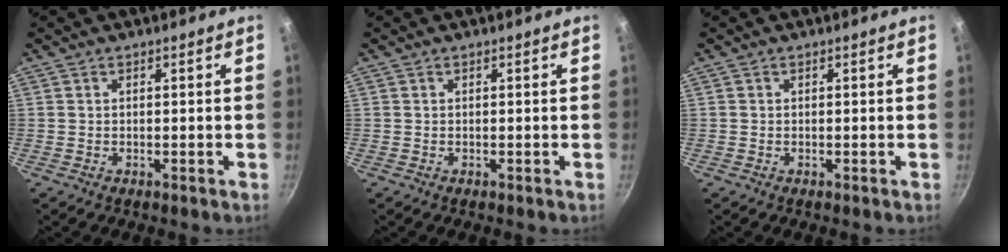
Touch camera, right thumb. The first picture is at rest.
{"total": 0.0}
{"total": 0.0}